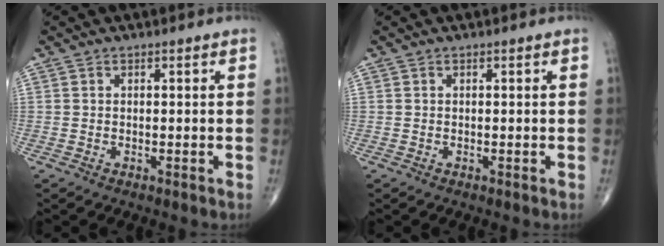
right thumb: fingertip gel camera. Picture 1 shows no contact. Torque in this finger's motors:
{"motor_torque": [-0.01, 0.01, -0.02, -0.02, 0.00]}